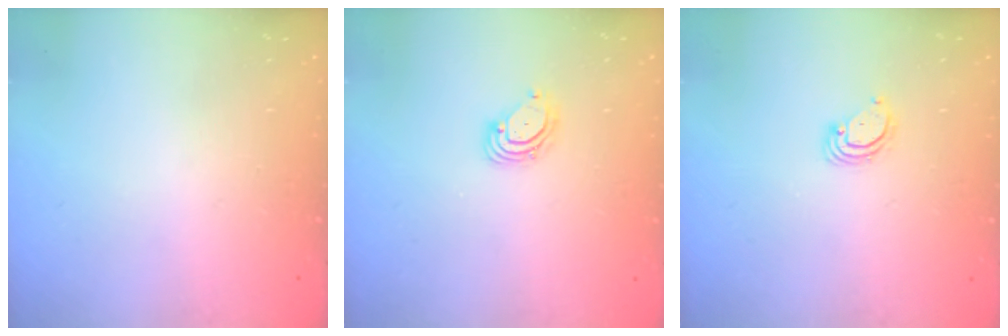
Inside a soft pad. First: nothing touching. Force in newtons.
{"total": 3.4, "press": 3.4, "slide": 0.3}
{"total": 3.4, "press": 3.4, "slide": 0.1}